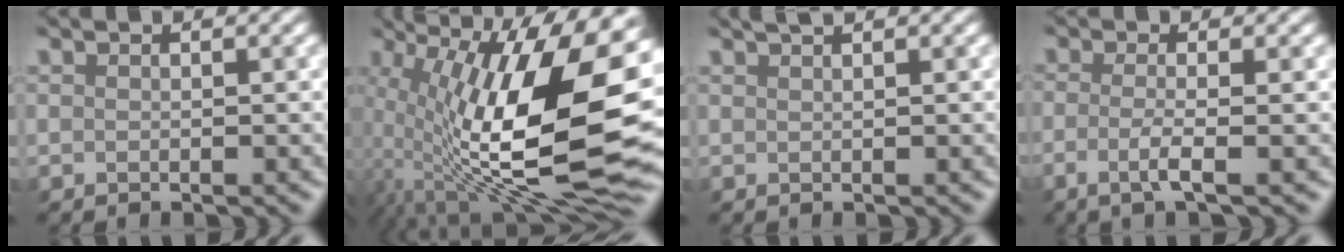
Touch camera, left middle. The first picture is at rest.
{"total": 16.6, "force": [0.5, 6.4, 15.4], "torque": [-0.286, -0.006, 0.004]}
{"total": 0.8, "force": [0.6, 0.0, 0.5], "torque": [-0.008, 0.003, 0.009]}
{"total": 2.6, "force": [-0.9, 0.5, 2.4], "torque": [-0.048, -0.003, -0.030]}